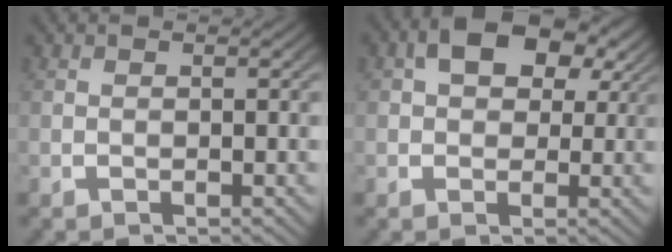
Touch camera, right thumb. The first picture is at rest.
{"total": 5.8, "force": [2.6, 3.4, 3.9], "torque": [-0.061, 0.009, 0.038]}